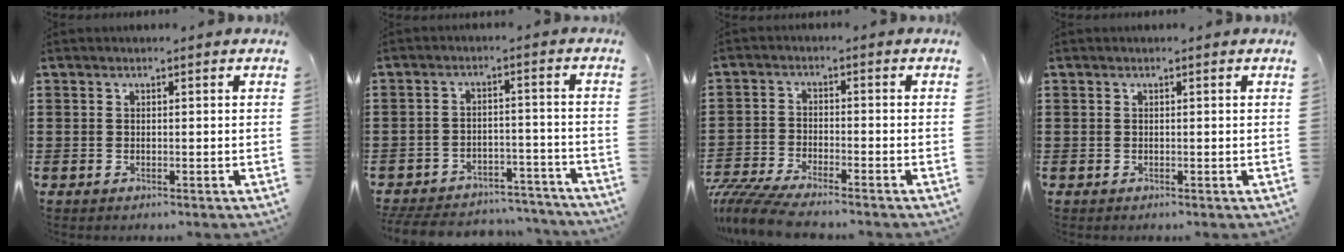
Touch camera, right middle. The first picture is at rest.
{"total": 6.0, "force": [-5.8, 0.9, 1.0], "torque": [-0.024, 0.010, -0.118]}
{"total": 5.7, "force": [-5.4, 0.2, 1.8], "torque": [-0.056, -0.014, -0.110]}
{"total": 0.0}